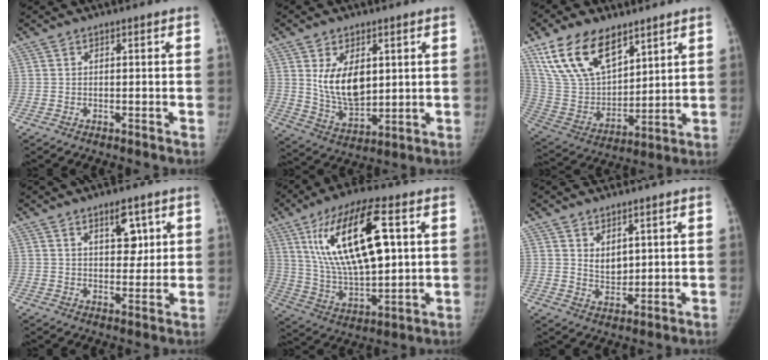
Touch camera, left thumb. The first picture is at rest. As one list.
[{"total": 11.1, "force": [2.7, 6.5, 8.5], "torque": [-0.123, -0.024, 0.066]}, {"total": 18.3, "force": [11.4, 9.6, 10.6], "torque": [-0.164, -0.046, 0.230]}, {"total": 6.2, "force": [3.0, 3.1, 4.5], "torque": [-0.043, -0.019, 0.046]}, {"total": 22.1, "force": [6.8, 8.4, 19.2], "torque": [-0.337, -0.012, 0.125]}, {"total": 4.3, "force": [2.1, 2.6, 2.7], "torque": [-0.030, -0.022, 0.047]}]